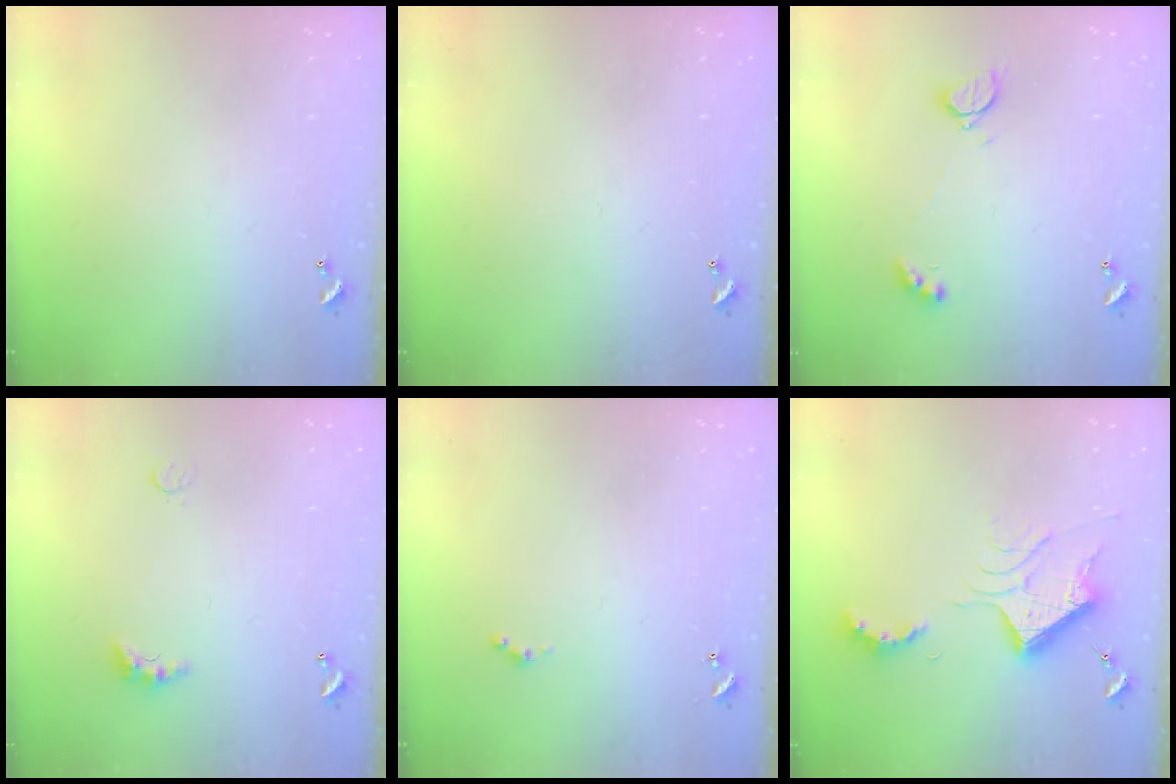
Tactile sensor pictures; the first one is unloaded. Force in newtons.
{"total": 0.0}
{"total": 2.0, "press": 1.9, "slide": 0.5}
{"total": 2.6, "press": 2.5, "slide": 0.7}
{"total": 0.0}
{"total": 11.3, "press": 11.3, "slide": 1.1}